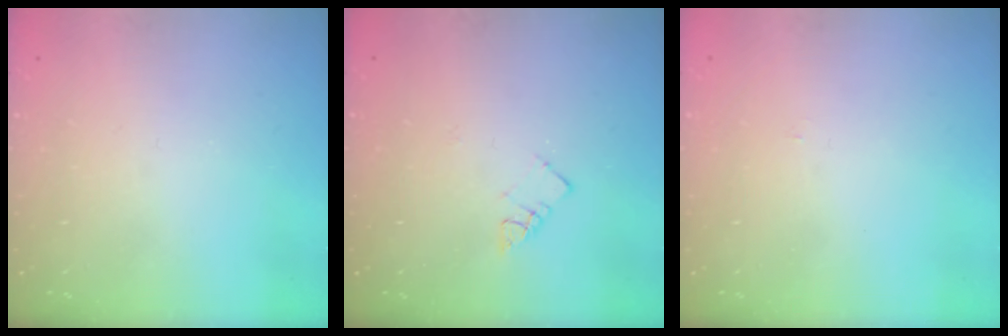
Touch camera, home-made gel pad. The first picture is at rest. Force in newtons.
{"total": 3.6, "press": 3.5, "slide": 0.4}
{"total": 2.2, "press": 2.2, "slide": 0.3}